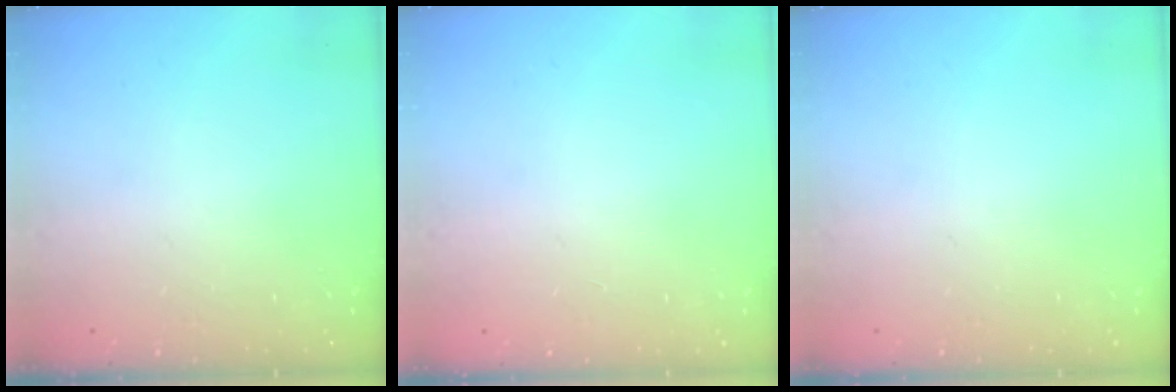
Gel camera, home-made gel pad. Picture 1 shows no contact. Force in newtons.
{"total": 1.1, "press": 0.9, "slide": 0.6}
{"total": 0.0}